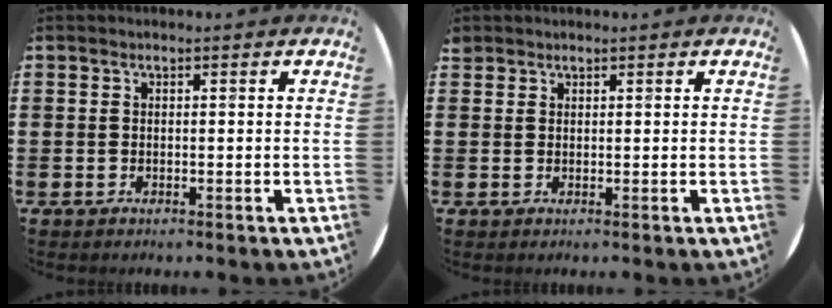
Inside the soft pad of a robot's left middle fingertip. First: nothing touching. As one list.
[{"total": 0.9, "force": [0.8, 0.2, -0.1], "torque": [0.001, 0.002, 0.017]}]